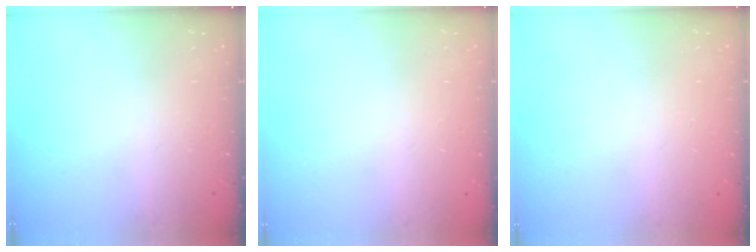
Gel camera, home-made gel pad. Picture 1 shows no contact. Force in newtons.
{"total": 0.5, "press": 0.5, "slide": 0.1}
{"total": 0.0}